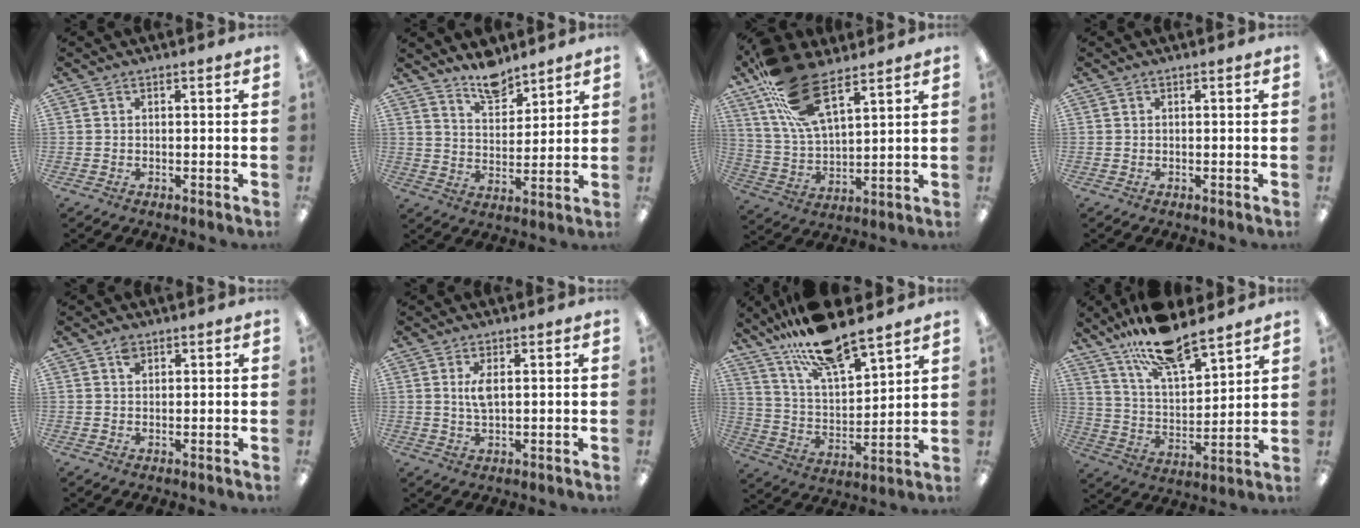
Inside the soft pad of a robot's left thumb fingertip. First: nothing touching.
{"total": 8.1, "force": [7.1, 3.1, 2.4], "torque": [-0.036, -0.045, 0.128]}
{"total": 17.6, "force": [11.2, 7.1, 11.5], "torque": [-0.234, -0.039, 0.201]}
{"total": 0.0}
{"total": 2.3, "force": [1.5, 1.3, 1.1], "torque": [-0.018, -0.003, 0.026]}
{"total": 4.0, "force": [1.2, 1.6, 3.5], "torque": [-0.066, 0.003, 0.018]}
{"total": 15.7, "force": [13.7, 3.3, 6.8], "torque": [-0.136, -0.086, 0.241]}
{"total": 15.5, "force": [13.2, 4.4, 6.8], "torque": [-0.135, -0.080, 0.236]}